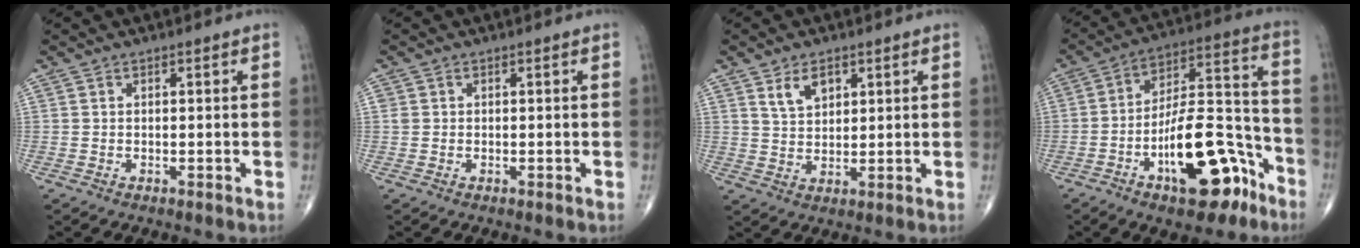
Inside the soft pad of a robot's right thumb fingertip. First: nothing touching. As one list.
[{"total": 0.8, "force": [0.2, 0.8, 0.3], "torque": [0.000, 0.001, 0.003]}, {"total": 5.2, "force": [2.8, 3.1, 3.2], "torque": [-0.041, -0.016, 0.054]}, {"total": 19.5, "force": [-9.6, 8.0, 14.9], "torque": [-0.212, 0.081, -0.149]}]